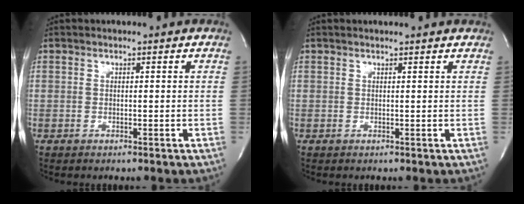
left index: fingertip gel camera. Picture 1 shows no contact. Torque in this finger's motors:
{"motor_torque": [0.15, -0.08, -0.03, 0.00]}